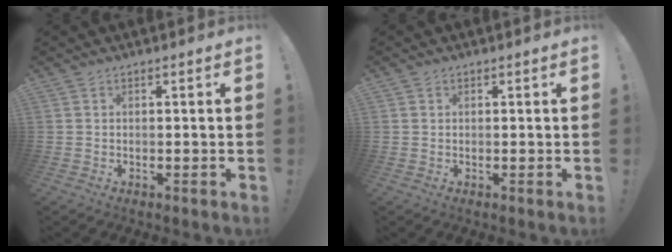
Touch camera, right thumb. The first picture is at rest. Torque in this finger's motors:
{"motor_torque": [-0.02, -0.09, -0.10, -0.16, 0.07]}